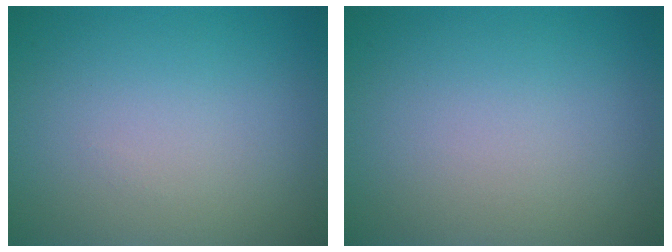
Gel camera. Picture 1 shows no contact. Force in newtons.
{"total": 0.0}